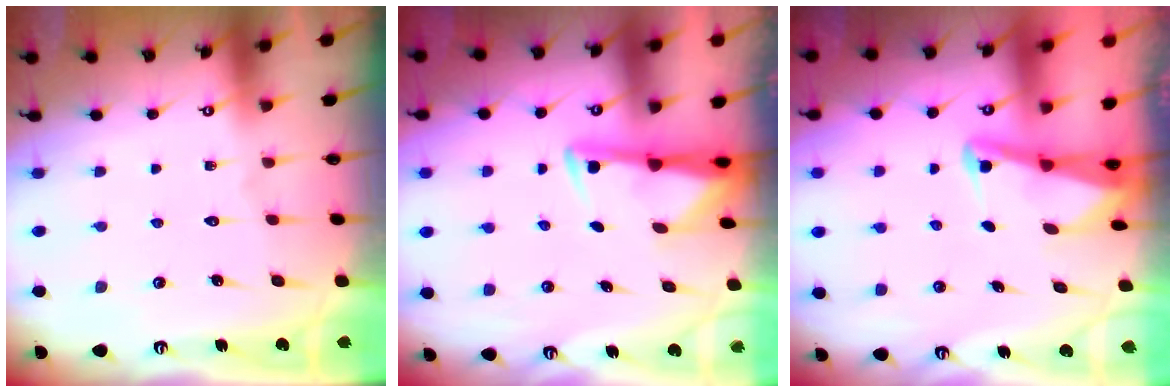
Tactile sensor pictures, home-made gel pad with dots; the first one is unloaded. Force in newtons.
{"total": 2.8, "press": 2.7, "slide": 0.6}
{"total": 2.5, "press": 2.5, "slide": 0.6}